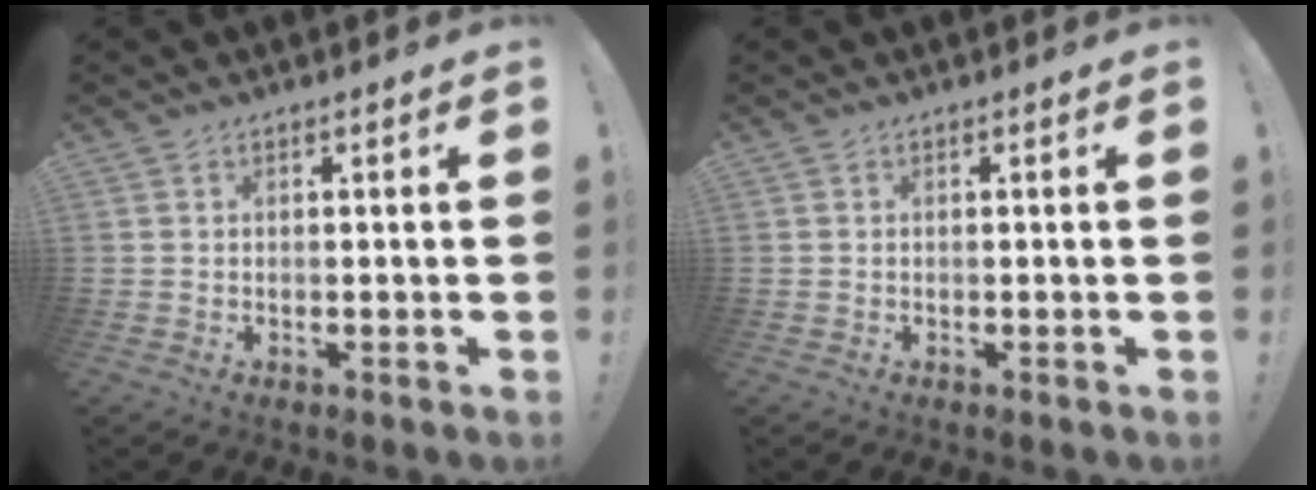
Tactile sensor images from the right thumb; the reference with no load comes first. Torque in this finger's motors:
{"motor_torque": [0.11, 0.02, -0.32, -0.07, 0.04]}